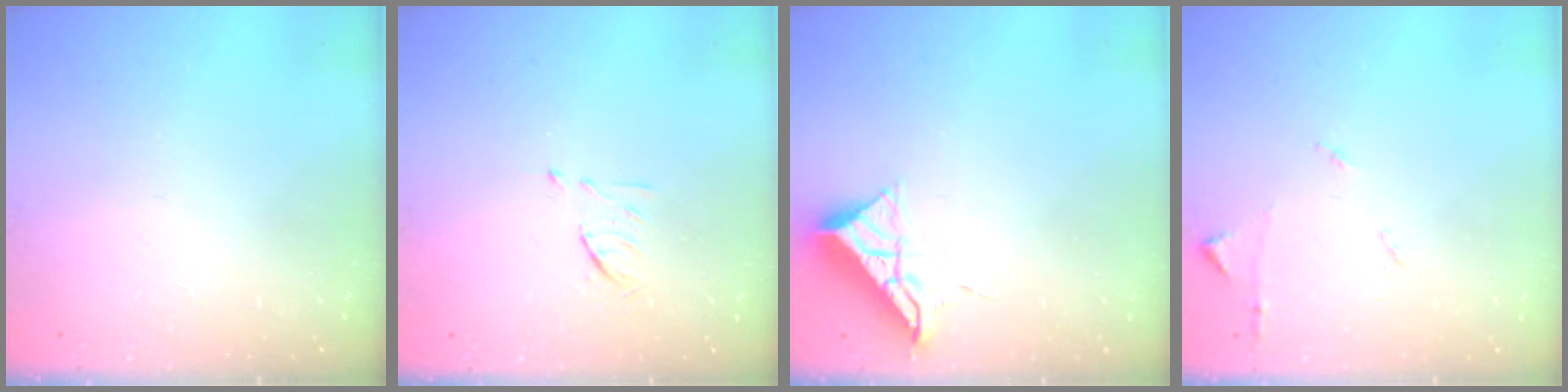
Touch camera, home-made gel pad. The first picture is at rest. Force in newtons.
{"total": 6.3, "press": 6.2, "slide": 1.0}
{"total": 10.2, "press": 10.2, "slide": 0.5}
{"total": 5.6, "press": 5.6, "slide": 0.8}